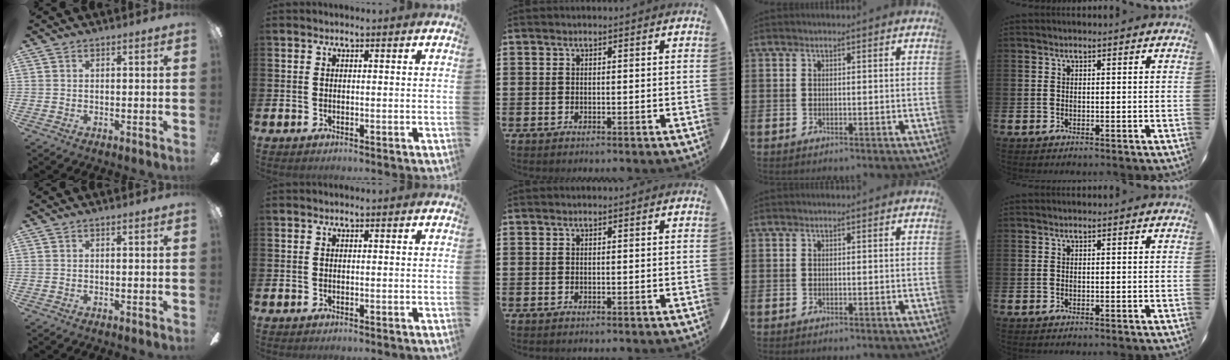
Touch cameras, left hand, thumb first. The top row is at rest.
{}